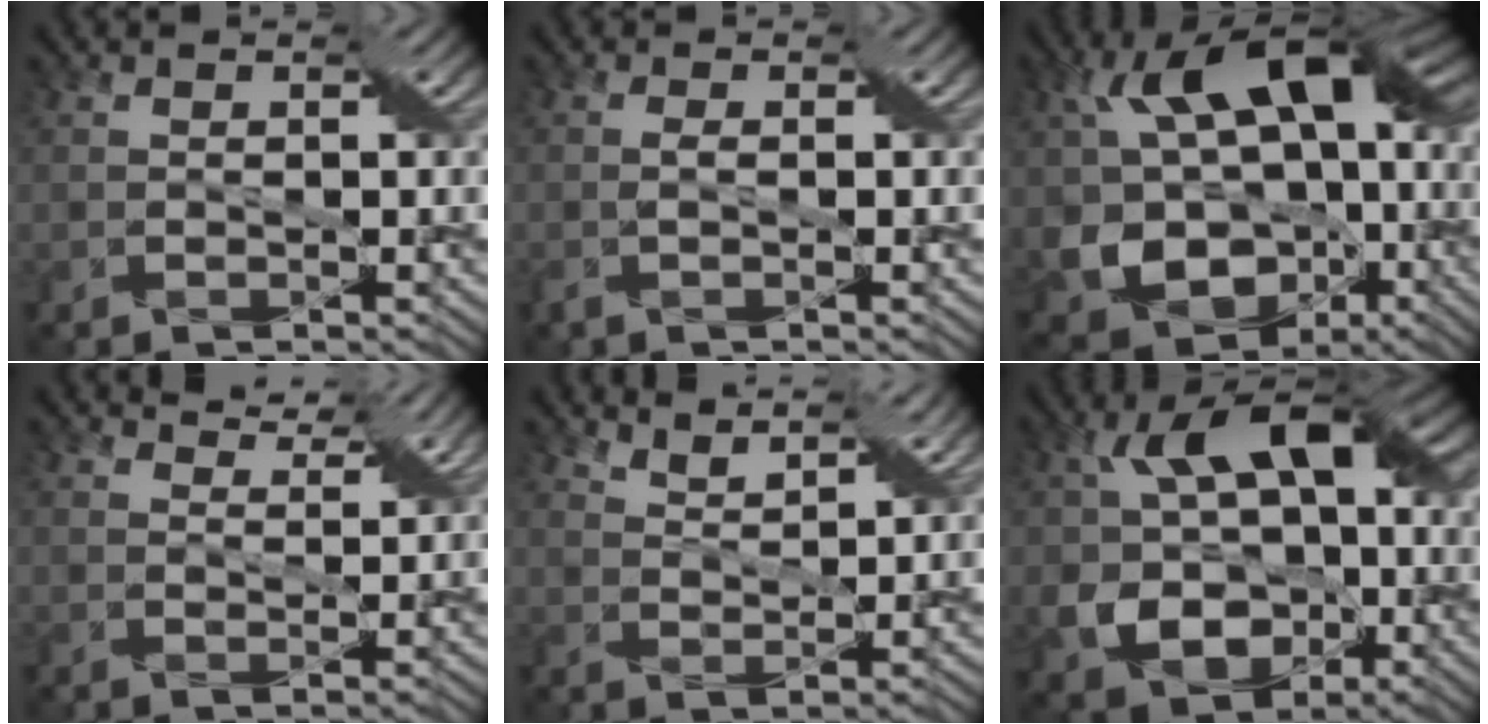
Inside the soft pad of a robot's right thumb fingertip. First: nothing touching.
{"total": 1.3, "force": [-0.3, 0.2, 1.2], "torque": [-0.031, 0.006, -0.008]}
{"total": 19.2, "force": [0.2, 13.6, 13.6], "torque": [-0.241, -0.022, 0.029]}
{"total": 3.7, "force": [3.2, 1.1, 1.5], "torque": [-0.030, -0.002, 0.052]}
{"total": 4.1, "force": [3.5, 0.9, 1.9], "torque": [-0.045, -0.004, 0.072]}
{"total": 13.7, "force": [-0.5, 9.5, 9.8], "torque": [-0.167, -0.007, -0.013]}